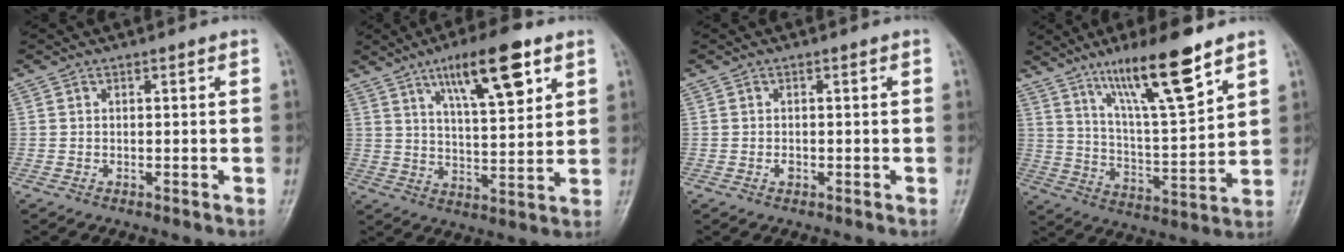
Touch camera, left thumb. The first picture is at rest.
{"total": 14.1, "force": [7.4, 4.1, 11.2], "torque": [-0.161, -0.033, 0.122]}
{"total": 1.1, "force": [-0.3, 0.8, 0.7], "torque": [-0.007, 0.001, -0.006]}
{"total": 15.7, "force": [10.3, 2.5, 11.6], "torque": [-0.193, -0.059, 0.190]}